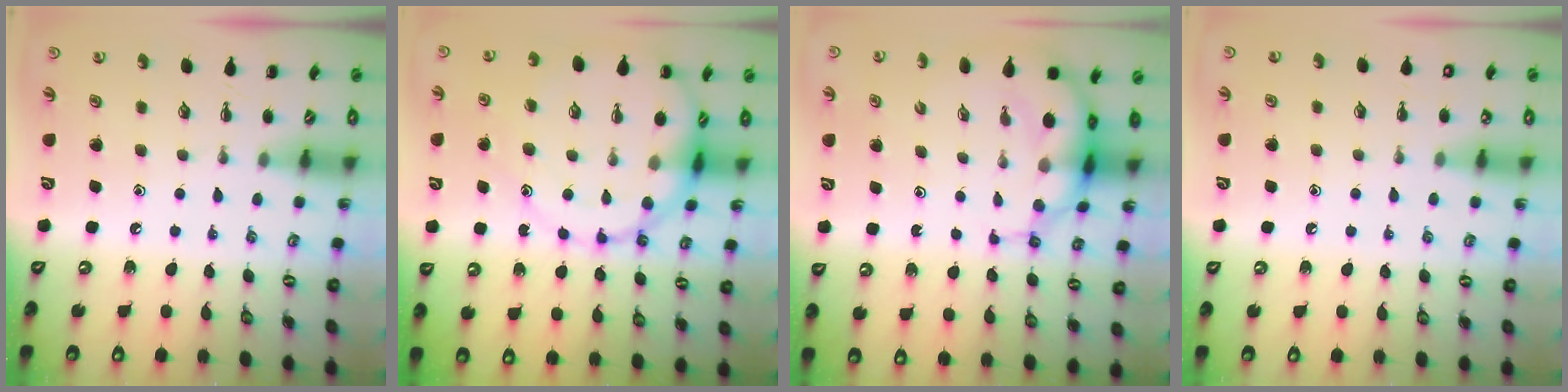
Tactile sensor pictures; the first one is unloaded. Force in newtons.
{"total": 14.2, "press": 14.0, "slide": 2.3}
{"total": 7.6, "press": 7.3, "slide": 2.2}
{"total": 2.3, "press": 2.2, "slide": 0.7}